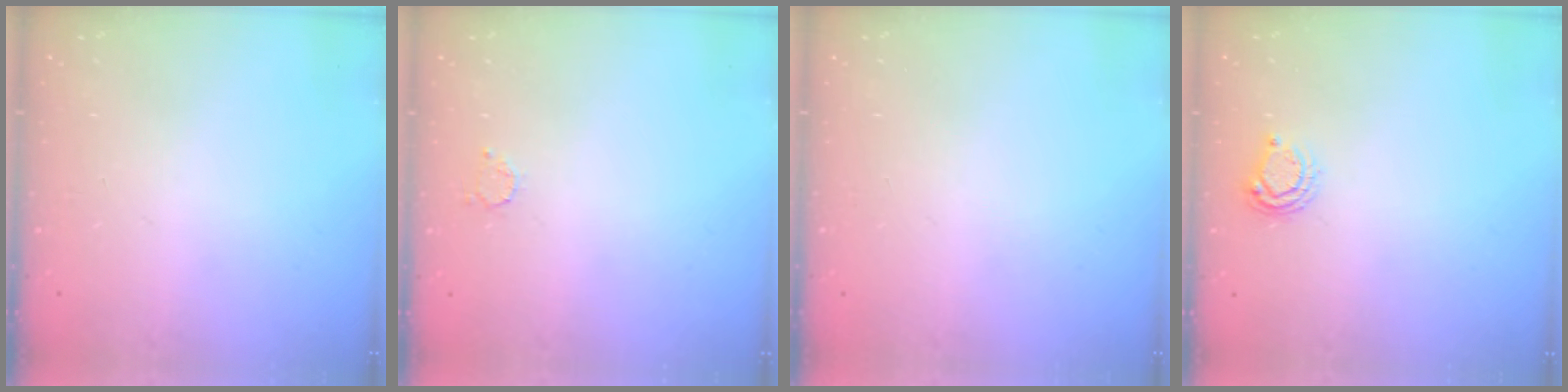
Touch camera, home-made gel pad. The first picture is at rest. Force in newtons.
{"total": 1.7, "press": 1.7, "slide": 0.3}
{"total": 0.0}
{"total": 5.9, "press": 5.9, "slide": 0.6}